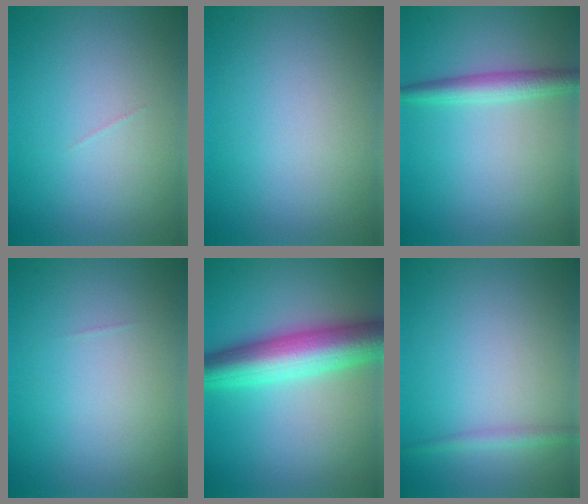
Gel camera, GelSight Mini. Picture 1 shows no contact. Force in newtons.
{"total": 0.0}
{"total": 2.5, "press": 2.5, "slide": 0.1}
{"total": 0.0}
{"total": 7.6, "press": 7.6, "slide": 0.0}
{"total": 1.2, "press": 1.2, "slide": 0.1}